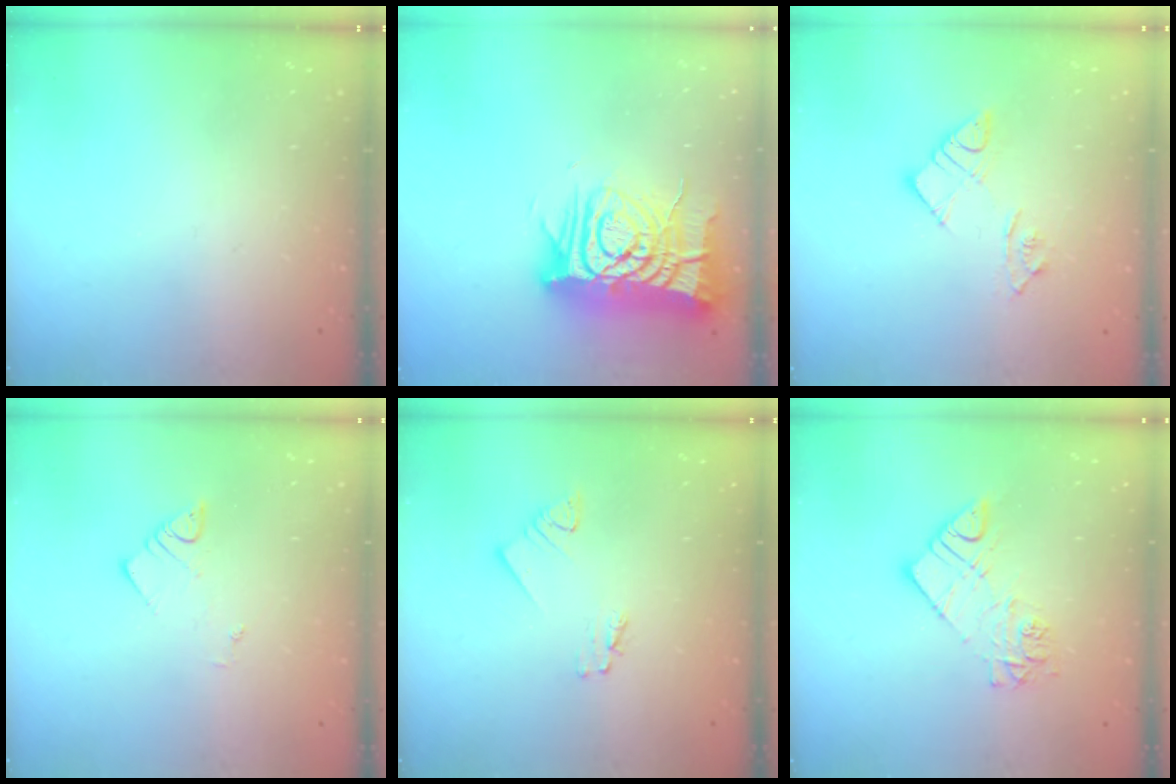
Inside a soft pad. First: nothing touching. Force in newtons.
{"total": 17.2, "press": 17.2, "slide": 1.5}
{"total": 9.2, "press": 9.2, "slide": 0.6}
{"total": 2.3, "press": 2.3, "slide": 0.2}
{"total": 2.1, "press": 2.1, "slide": 0.2}
{"total": 9.4, "press": 9.4, "slide": 0.5}